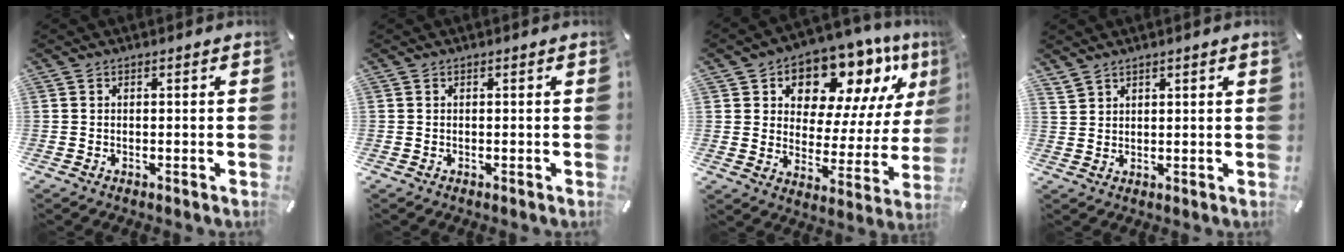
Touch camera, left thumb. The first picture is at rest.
{"total": 0.0}
{"total": 13.0, "force": [9.5, 7.3, 5.0], "torque": [-0.081, -0.085, 0.164]}
{"total": 2.1, "force": [2.0, 0.6, 0.3], "torque": [-0.008, -0.005, 0.040]}